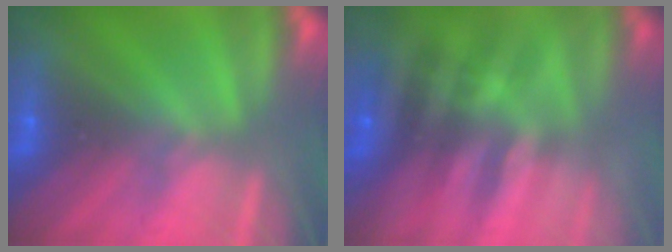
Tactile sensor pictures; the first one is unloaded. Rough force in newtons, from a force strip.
{"total": 2.4}